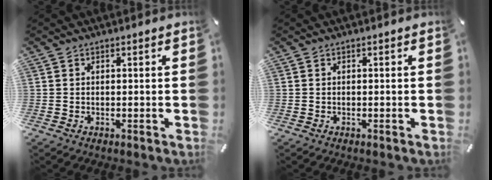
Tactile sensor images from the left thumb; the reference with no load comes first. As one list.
[{"total": 0.0}]